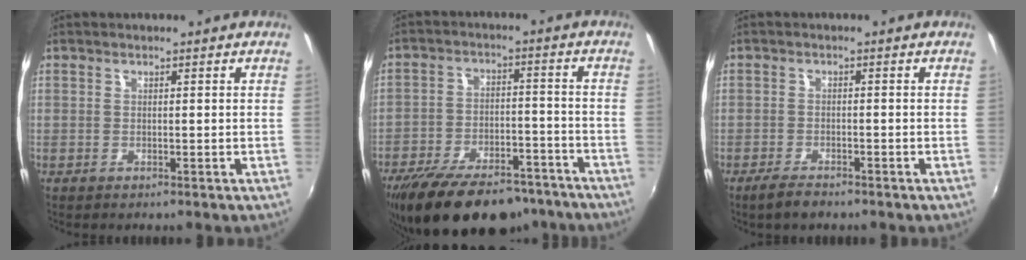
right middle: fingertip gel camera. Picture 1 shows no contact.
{"total": 22.3, "force": [-17.8, 8.8, 10.3], "torque": [-0.201, -0.007, -0.250]}
{"total": 3.4, "force": [-2.7, 1.0, 1.7], "torque": [-0.049, -0.007, -0.054]}